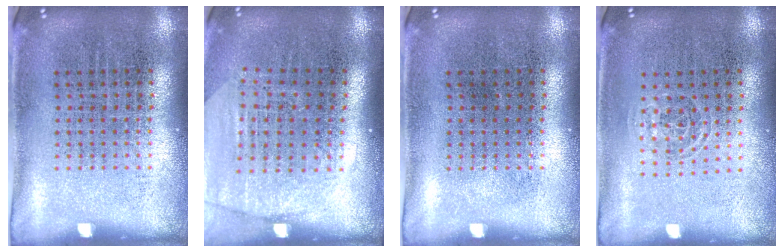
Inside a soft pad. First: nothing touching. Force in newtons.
{"total": 1.8, "press": 1.6, "slide": 0.7}
{"total": 0.0}
{"total": 0.7, "press": 0.5, "slide": 0.6}